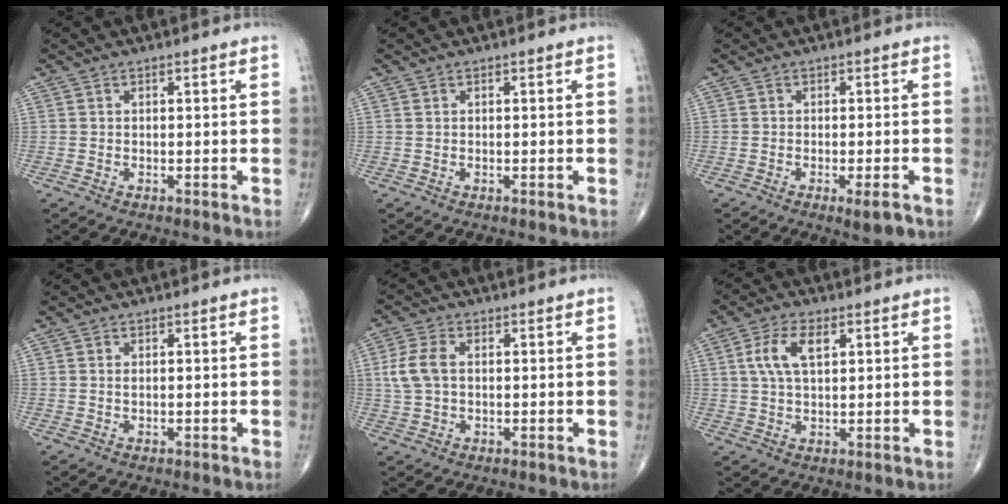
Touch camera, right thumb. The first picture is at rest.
{"total": 0.0}
{"total": 3.0, "force": [-1.6, 0.6, 2.4], "torque": [-0.034, 0.000, -0.022]}
{"total": 0.5, "force": [0.2, 0.2, 0.4], "torque": [-0.010, 0.001, 0.005]}
{"total": 5.9, "force": [0.6, 3.6, 4.6], "torque": [-0.109, 0.011, 0.011]}
{"total": 6.9, "force": [2.2, 3.3, 5.6], "torque": [-0.118, 0.004, 0.044]}